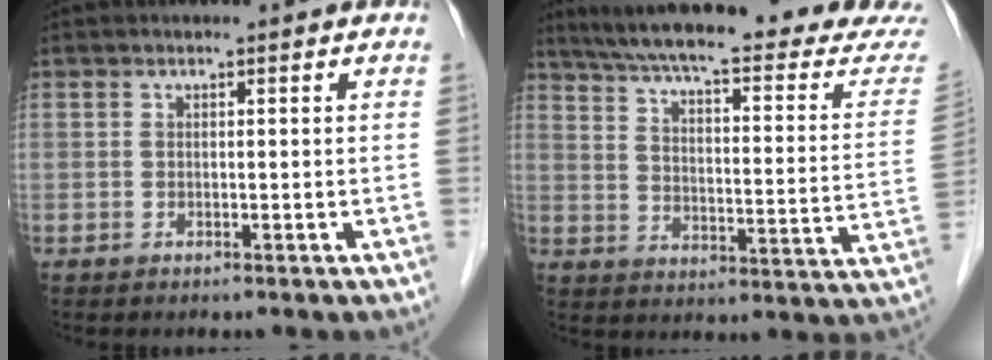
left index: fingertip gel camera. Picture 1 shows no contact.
{"total": 28.2, "force": [25.1, 1.6, 12.8], "torque": [-0.202, -0.059, 0.321]}